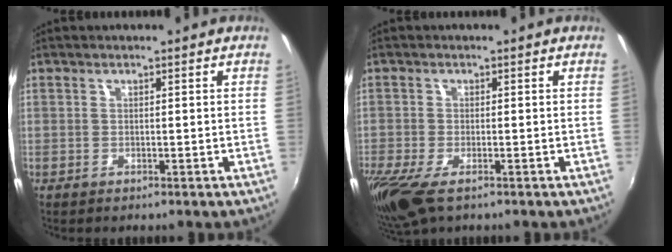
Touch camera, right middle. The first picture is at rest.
{"total": 9.3, "force": [-5.8, 2.8, 6.7], "torque": [-0.153, -0.044, -0.105]}